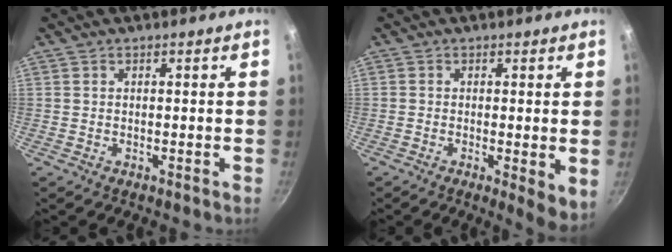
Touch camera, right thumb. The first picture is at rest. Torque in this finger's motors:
{"motor_torque": [-0.36, 0.40, -0.42, -0.01, 0.11]}